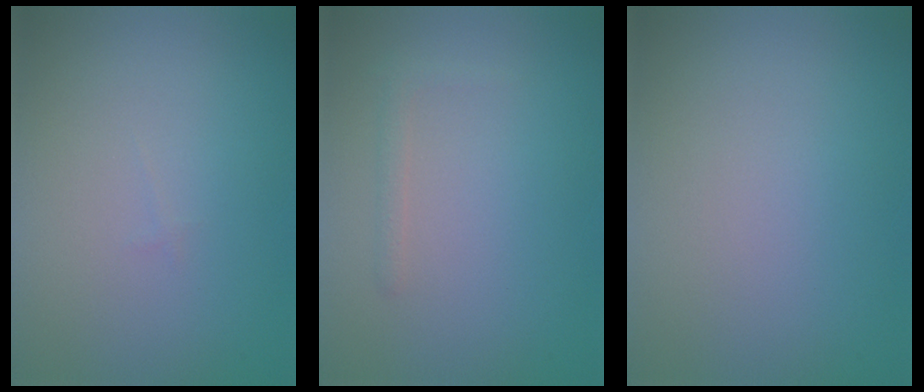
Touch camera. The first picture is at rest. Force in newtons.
{"total": 0.8, "press": 0.8, "slide": 0.0}
{"total": 0.0}